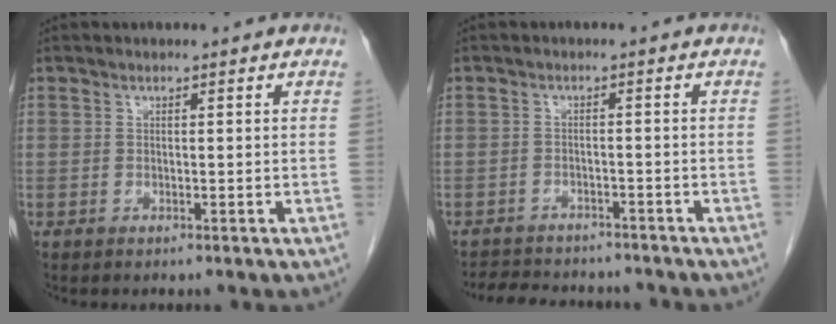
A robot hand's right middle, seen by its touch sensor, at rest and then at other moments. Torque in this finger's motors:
{"motor_torque": [0.05, -0.04, 0.01, 0.02]}